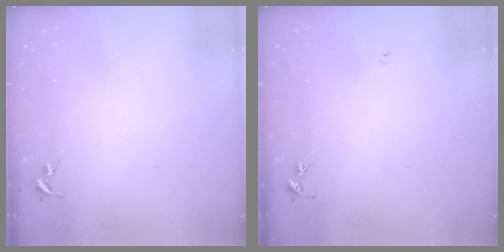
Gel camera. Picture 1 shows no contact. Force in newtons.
{"total": 3.0, "press": 3.0, "slide": 0.4}